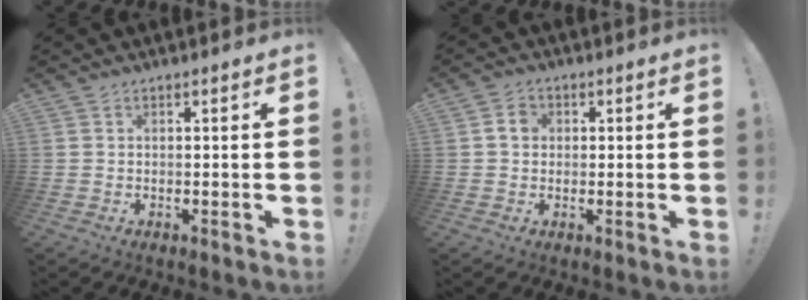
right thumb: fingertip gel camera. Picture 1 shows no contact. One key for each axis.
{"total": 4.0, "fx": 0.4, "fy": 3.3, "fz": 2.3, "tx": -0.028, "ty": 0.008, "tz": 0.005}